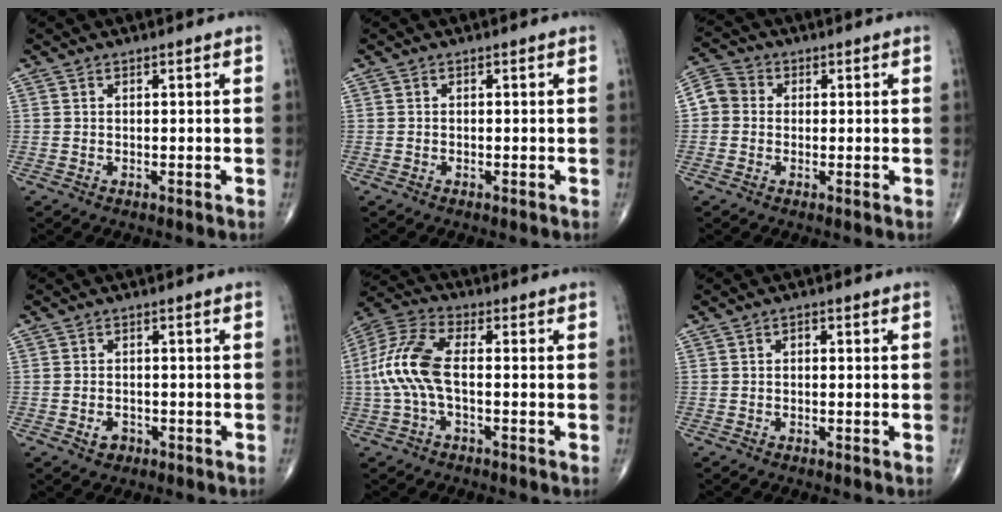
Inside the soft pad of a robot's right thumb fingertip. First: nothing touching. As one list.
[{"total": 0.0}, {"total": 4.9, "force": [-0.1, 4.5, 1.9], "torque": [-0.024, 0.014, -0.012]}, {"total": 2.5, "force": [-1.1, 1.9, 1.3], "torque": [-0.016, 0.005, -0.013]}, {"total": 11.3, "force": [-0.9, 4.9, 10.2], "torque": [-0.242, 0.029, -0.023]}, {"total": 1.0, "force": [0.1, 0.7, 0.7], "torque": [-0.003, 0.004, -0.004]}]